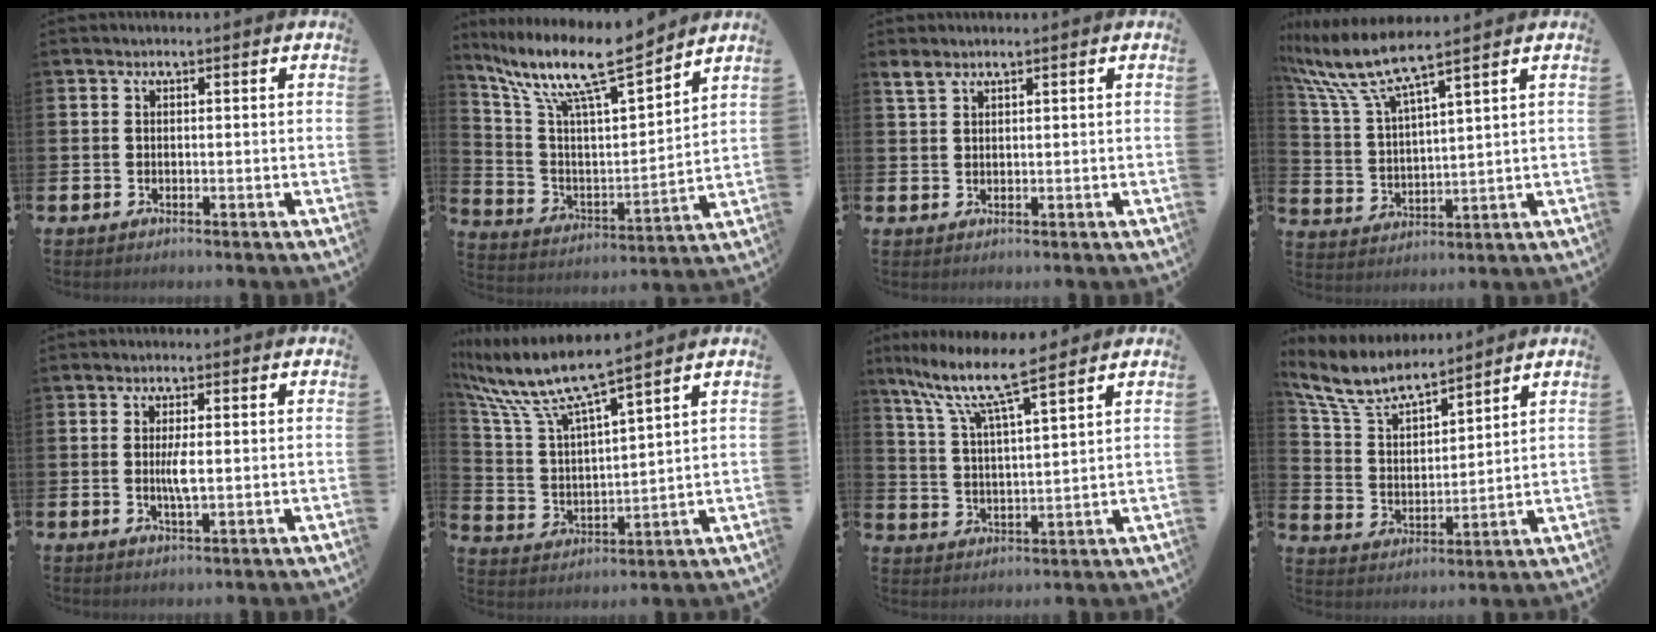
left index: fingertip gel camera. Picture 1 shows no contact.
{"total": 12.1, "force": [9.9, 1.8, 6.6], "torque": [-0.160, -0.068, 0.165]}
{"total": 1.9, "force": [1.7, 0.8, 0.6], "torque": [-0.002, -0.001, 0.029]}
{"total": 7.9, "force": [6.9, 0.4, 3.9], "torque": [-0.105, -0.035, 0.119]}
{"total": 1.9, "force": [0.3, 0.4, 1.9], "torque": [-0.032, -0.001, 0.002]}
{"total": 8.3, "force": [7.5, 0.5, 3.6], "torque": [-0.106, -0.046, 0.124]}
{"total": 9.0, "force": [7.8, 0.8, 4.5], "torque": [-0.119, -0.045, 0.133]}
{"total": 7.3, "force": [6.7, 1.7, 2.3], "torque": [-0.078, -0.037, 0.119]}